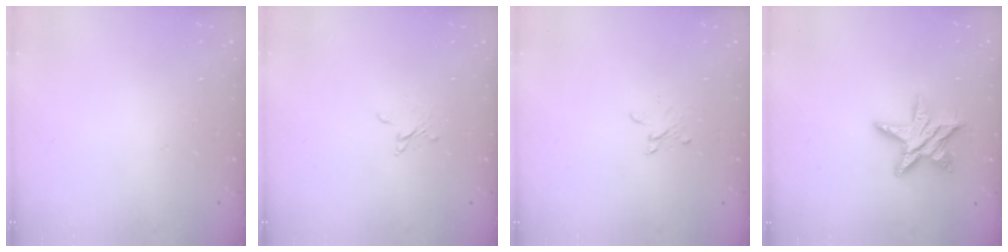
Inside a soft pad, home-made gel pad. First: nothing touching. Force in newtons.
{"total": 2.0, "press": 2.0, "slide": 0.1}
{"total": 3.0, "press": 3.0, "slide": 0.3}
{"total": 11.3, "press": 11.3, "slide": 0.7}